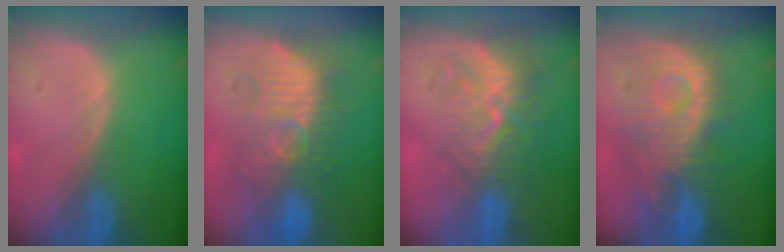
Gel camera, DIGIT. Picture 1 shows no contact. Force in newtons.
{"total": 9.9, "press": 9.9, "slide": 0.3}
{"total": 9.6, "press": 8.5, "slide": 4.5}
{"total": 10.2, "press": 9.9, "slide": 2.6}